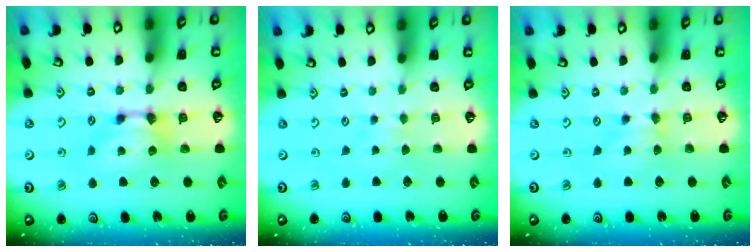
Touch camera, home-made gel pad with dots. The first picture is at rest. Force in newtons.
{"total": 2.6, "press": 2.6, "slide": 0.4}
{"total": 2.4, "press": 2.3, "slide": 0.5}